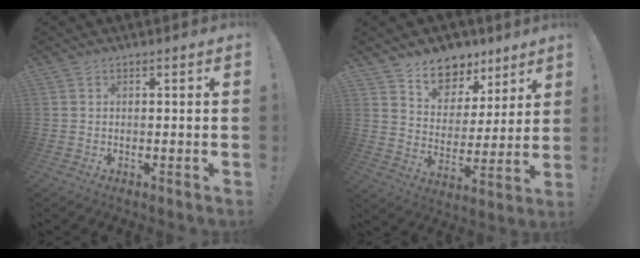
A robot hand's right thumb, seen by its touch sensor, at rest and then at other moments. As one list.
[{"total": 10.4, "force": [7.7, 6.5, 2.3], "torque": [-0.041, -0.060, 0.147]}]